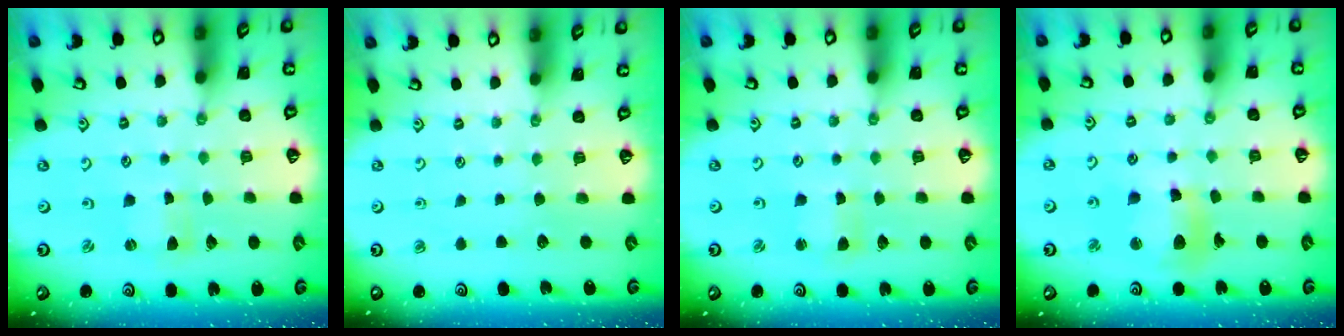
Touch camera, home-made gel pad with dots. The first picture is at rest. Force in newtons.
{"total": 0.0}
{"total": 2.7, "press": 2.7, "slide": 0.3}
{"total": 11.3, "press": 11.1, "slide": 2.0}